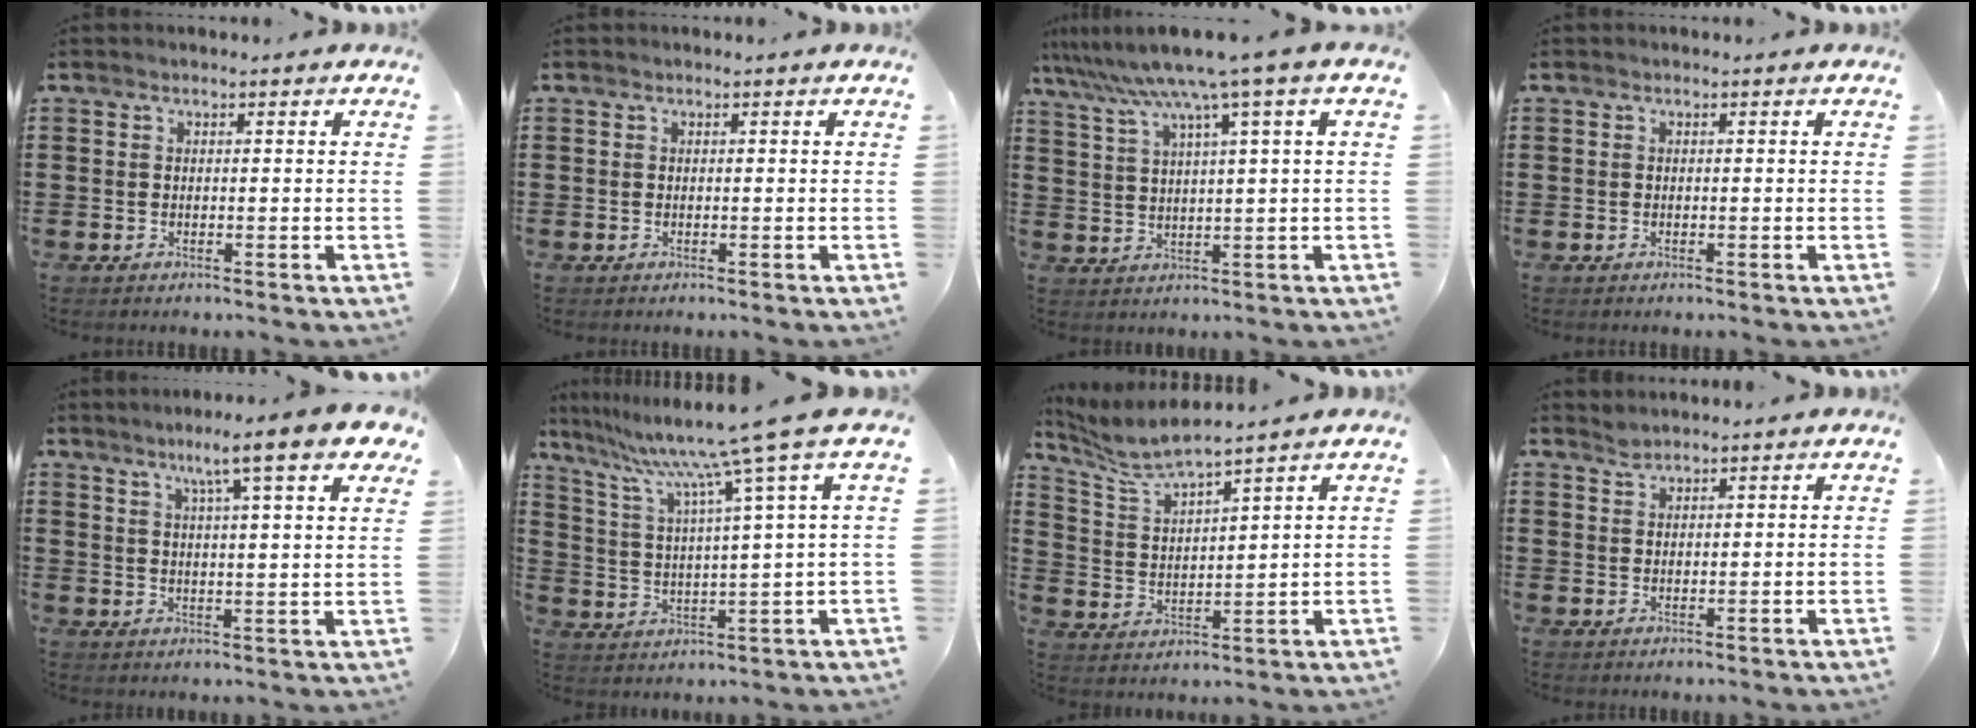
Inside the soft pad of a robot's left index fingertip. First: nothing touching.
{"total": 0.0}
{"total": 7.5, "force": [4.8, -0.3, 5.8], "torque": [-0.130, -0.029, 0.078]}
{"total": 0.0}
{"total": 8.8, "force": [6.1, 0.2, 6.3], "torque": [-0.115, -0.017, 0.098]}
{"total": 10.3, "force": [7.3, -1.9, 7.1], "torque": [-0.167, -0.049, 0.106]}
{"total": 5.2, "force": [4.7, -0.4, 2.2], "torque": [-0.066, -0.027, 0.078]}
{"total": 1.4, "force": [1.4, 0.2, 0.3], "torque": [-0.009, -0.001, 0.027]}